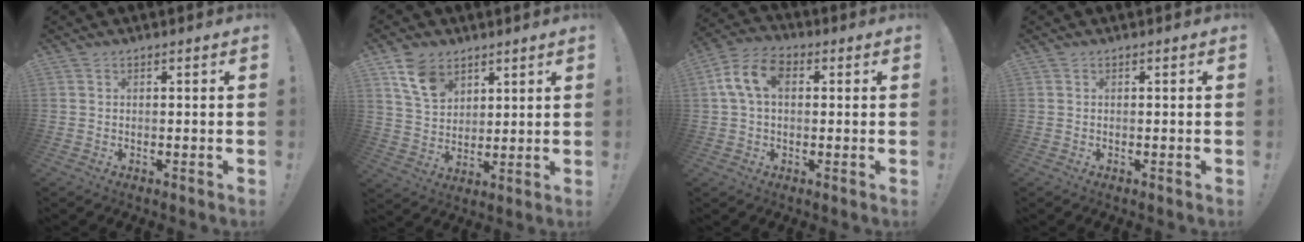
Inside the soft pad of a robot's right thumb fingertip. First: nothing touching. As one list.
[{"total": 10.8, "force": [6.5, 7.1, 4.9], "torque": [-0.082, -0.029, 0.128]}, {"total": 10.5, "force": [2.2, 6.7, 7.8], "torque": [-0.147, 0.011, 0.045]}, {"total": 0.0}]